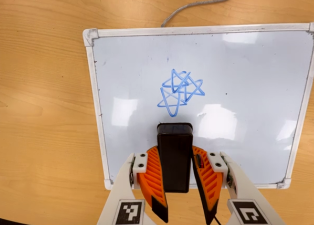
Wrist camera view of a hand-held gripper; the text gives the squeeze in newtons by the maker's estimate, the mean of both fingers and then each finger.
{"total": 10.1, "left": 8.4, "right": 11.8}